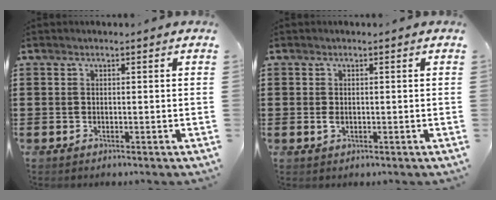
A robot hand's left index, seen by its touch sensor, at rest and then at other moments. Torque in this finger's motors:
{"motor_torque": [0.88, 0.88, 0.17, 0.05]}